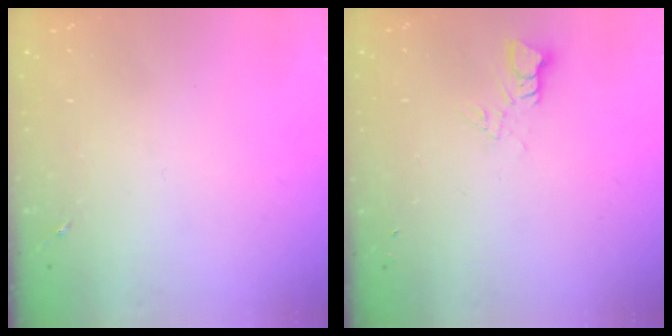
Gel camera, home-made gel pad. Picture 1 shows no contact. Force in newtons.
{"total": 3.4, "press": 3.4, "slide": 0.2}